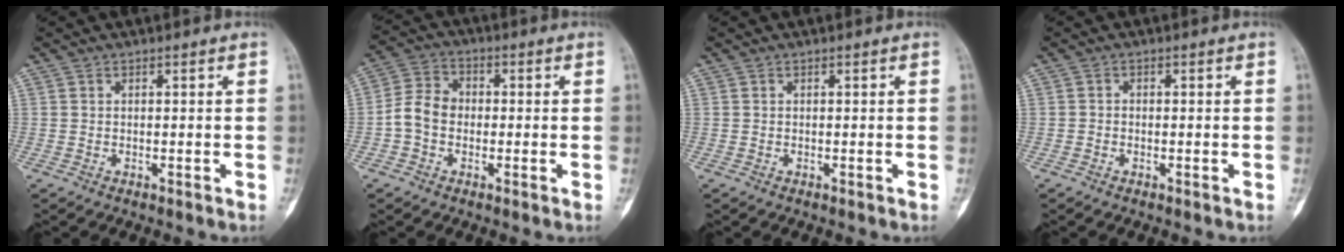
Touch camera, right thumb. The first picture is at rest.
{"total": 6.8, "force": [-1.1, 5.4, 4.0], "torque": [-0.064, 0.025, -0.034]}
{"total": 0.0}
{"total": 0.5, "force": [-0.3, 0.4, 0.1], "torque": [0.004, 0.003, -0.012]}